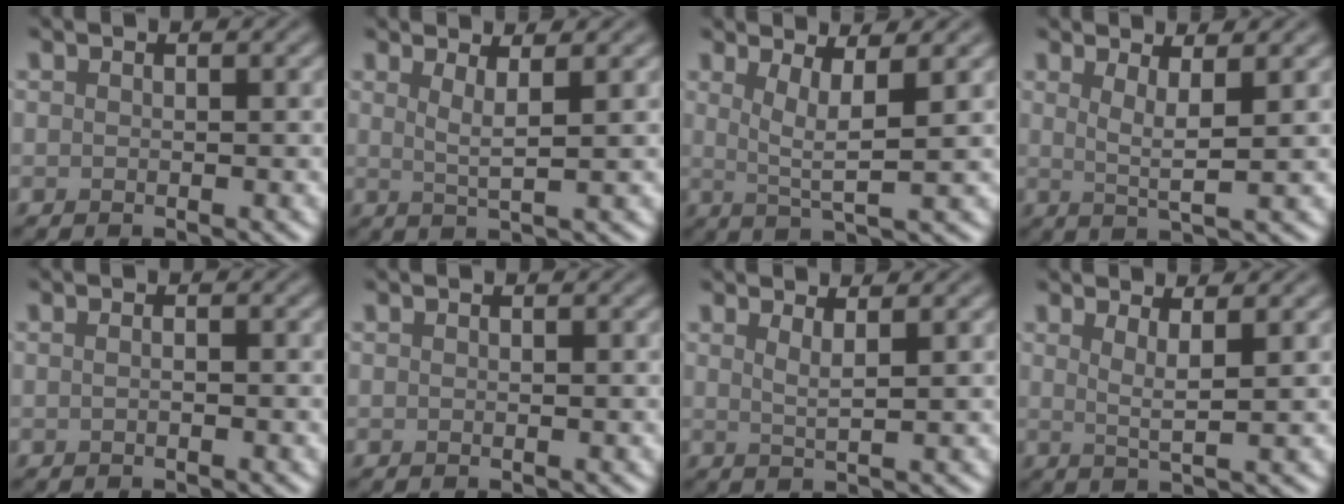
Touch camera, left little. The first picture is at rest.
{"total": 2.4, "force": [1.1, 0.4, 2.0], "torque": [-0.033, -0.005, 0.018]}
{"total": 3.8, "force": [1.2, 0.7, 3.5], "torque": [-0.062, -0.006, 0.025]}
{"total": 2.8, "force": [1.1, 0.5, 2.5], "torque": [-0.043, -0.007, 0.020]}
{"total": 0.7, "force": [0.0, 0.2, 0.6], "torque": [-0.012, -0.004, -0.004]}
{"total": 0.0}
{"total": 1.9, "force": [1.1, 0.5, 1.5], "torque": [-0.019, -0.002, 0.014]}
{"total": 2.4, "force": [1.2, 0.4, 2.1], "torque": [-0.034, -0.006, 0.018]}